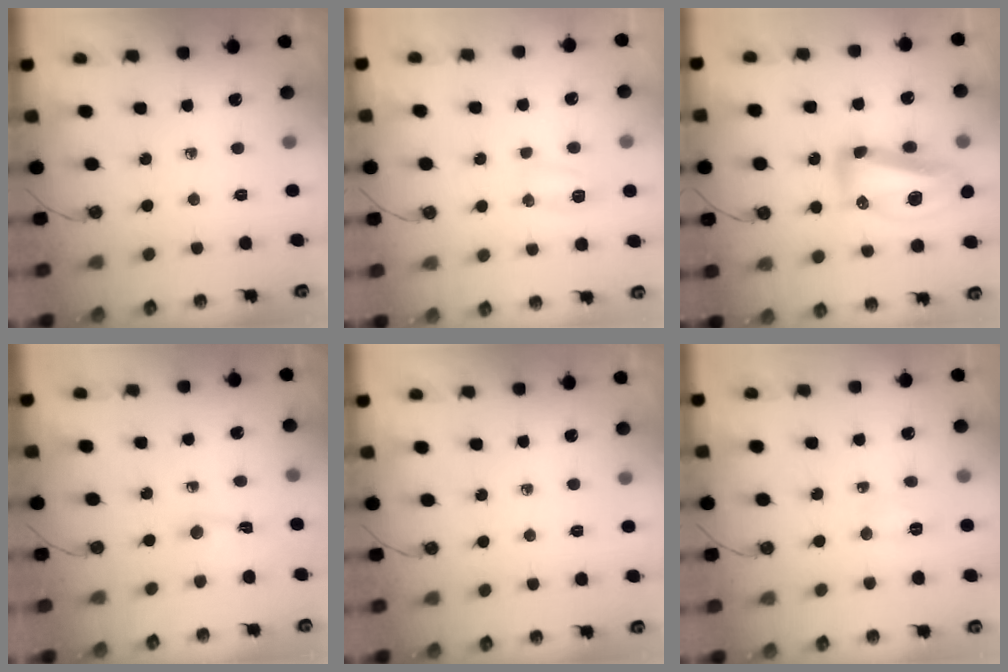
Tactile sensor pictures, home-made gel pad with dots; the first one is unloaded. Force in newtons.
{"total": 11.5, "press": 6.0, "slide": 9.8}
{"total": 16.1, "press": 16.0, "slide": 1.4}
{"total": 2.0, "press": 2.0, "slide": 0.3}
{"total": 0.0}
{"total": 3.5, "press": 3.3, "slide": 1.2}